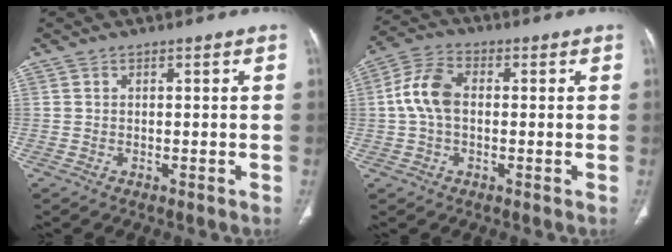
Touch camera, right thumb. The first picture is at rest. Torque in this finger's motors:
{"motor_torque": [0.00, 0.14, 0.53, 0.09, 0.17]}